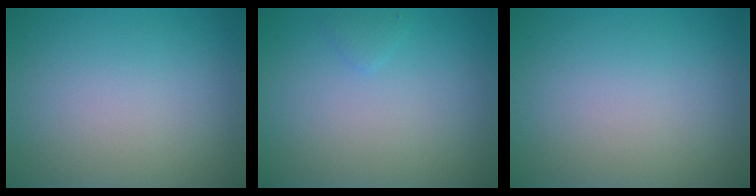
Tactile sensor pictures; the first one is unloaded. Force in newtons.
{"total": 0.7, "press": 0.7, "slide": 0.0}
{"total": 0.0}